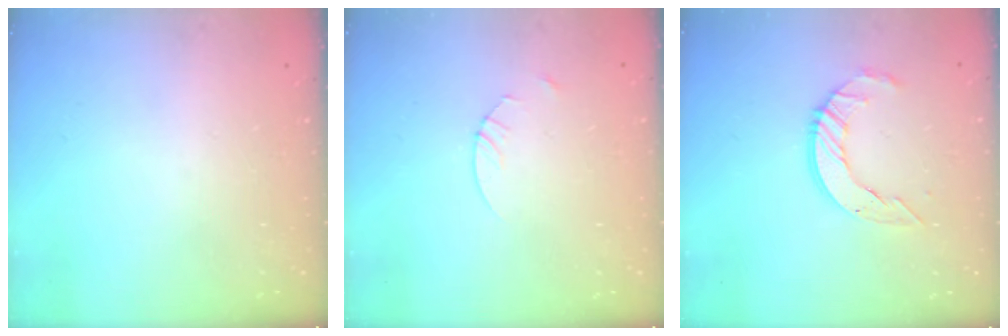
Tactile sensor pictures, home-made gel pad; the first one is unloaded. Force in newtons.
{"total": 1.4, "press": 1.4, "slide": 0.2}
{"total": 9.3, "press": 9.3, "slide": 0.9}